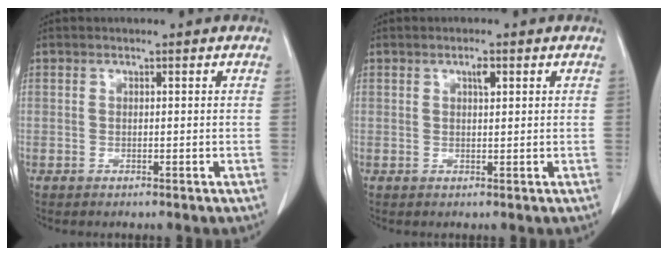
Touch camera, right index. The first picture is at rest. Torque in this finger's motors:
{"motor_torque": [0.12, -0.07, 0.05, 0.02]}